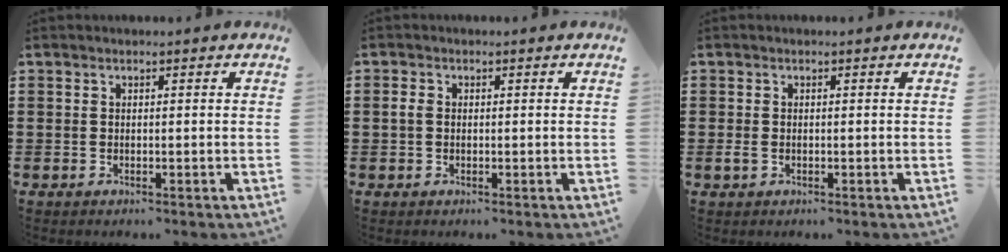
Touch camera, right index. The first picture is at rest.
{"total": 1.2, "force": [0.1, 0.9, 0.8], "torque": [-0.027, 0.003, -0.002]}
{"total": 1.0, "force": [-0.3, 0.6, 0.8], "torque": [-0.025, -0.003, -0.008]}